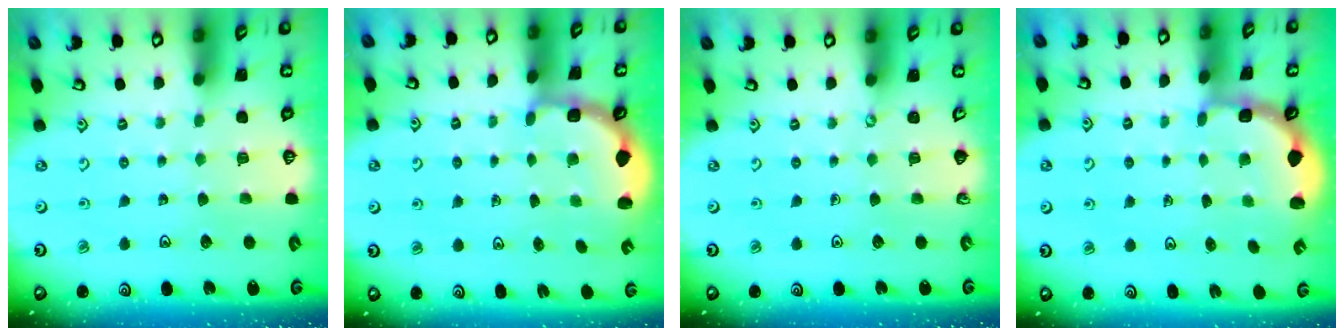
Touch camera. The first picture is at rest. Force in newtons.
{"total": 2.8, "press": 2.5, "slide": 1.4}
{"total": 0.0}
{"total": 2.5, "press": 1.9, "slide": 1.6}